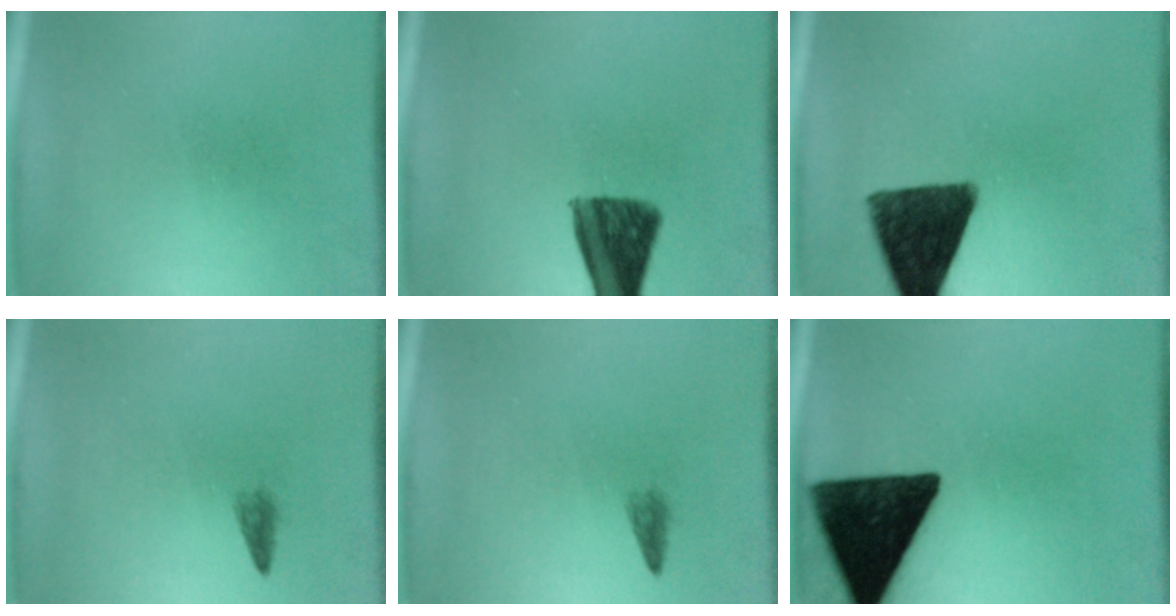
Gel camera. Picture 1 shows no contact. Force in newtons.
{"total": 10.3}
{"total": 13.5}
{"total": 1.1}
{"total": 1.1}
{"total": 16.8}